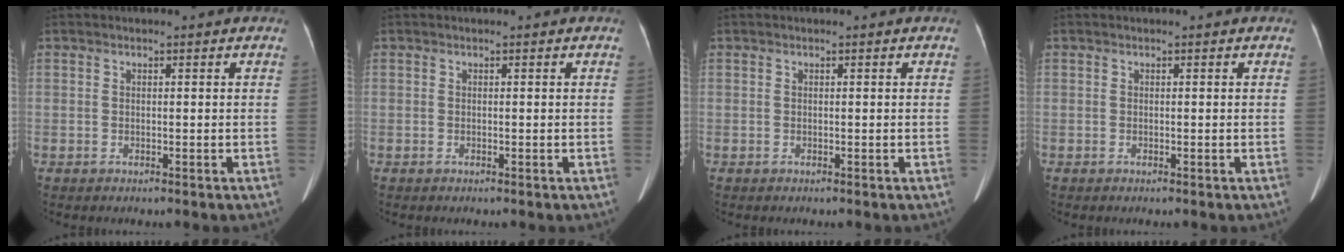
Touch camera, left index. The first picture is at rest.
{"total": 0.0}
{"total": 0.0}
{"total": 0.0}